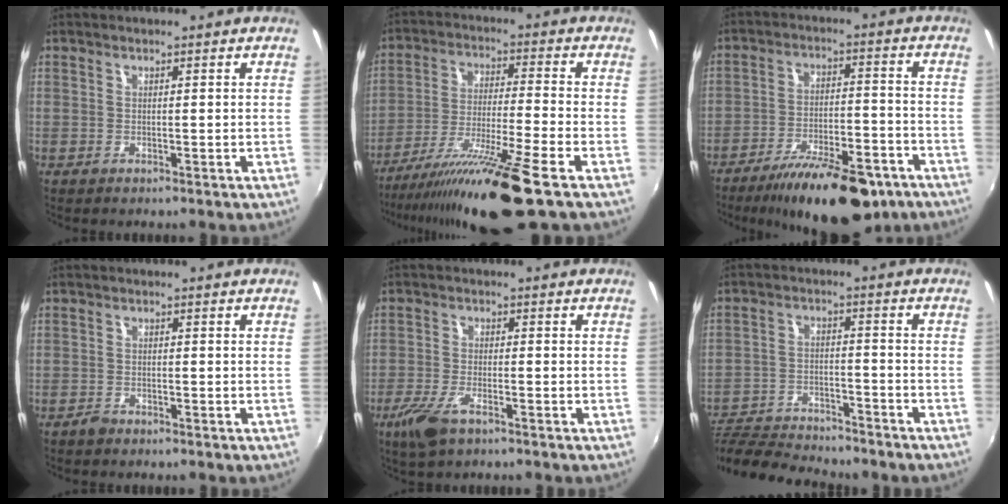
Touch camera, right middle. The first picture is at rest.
{"total": 15.4, "force": [-11.4, -1.1, 10.3], "torque": [-0.206, -0.028, -0.196]}
{"total": 19.0, "force": [-13.8, 6.2, 11.5], "torque": [-0.196, -0.020, -0.199]}
{"total": 1.5, "force": [-1.4, 0.6, 0.3], "torque": [-0.008, -0.001, -0.026]}
{"total": 6.4, "force": [-4.0, 2.1, 4.4], "torque": [-0.111, -0.015, -0.078]}
{"total": 18.4, "force": [-16.0, 4.6, 7.8], "torque": [-0.175, -0.024, -0.255]}